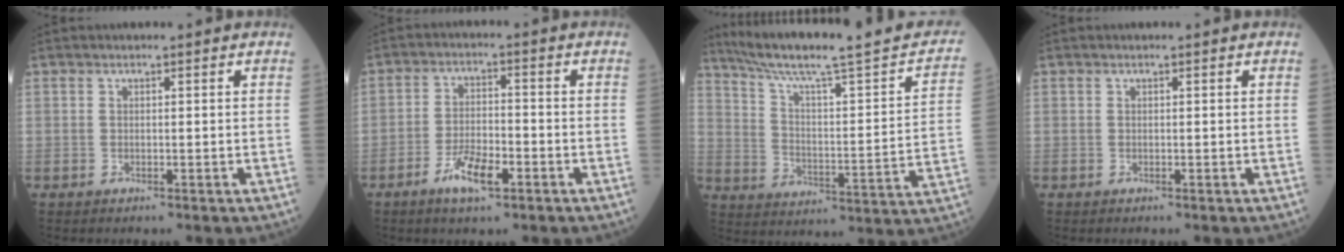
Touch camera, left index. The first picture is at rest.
{"total": 6.0, "force": [-3.4, 1.8, 4.7], "torque": [-0.095, -0.002, -0.061]}
{"total": 22.8, "force": [19.0, 1.3, 12.4], "torque": [-0.188, -0.022, 0.264]}
{"total": 0.0}